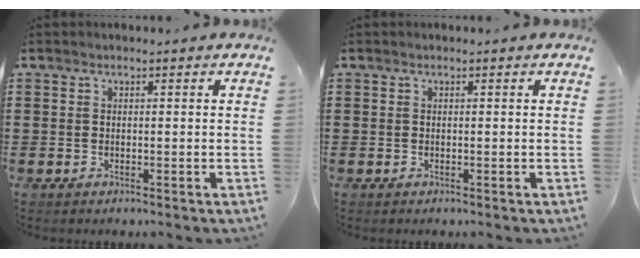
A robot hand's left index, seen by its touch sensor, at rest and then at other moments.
{"total": 0.0}